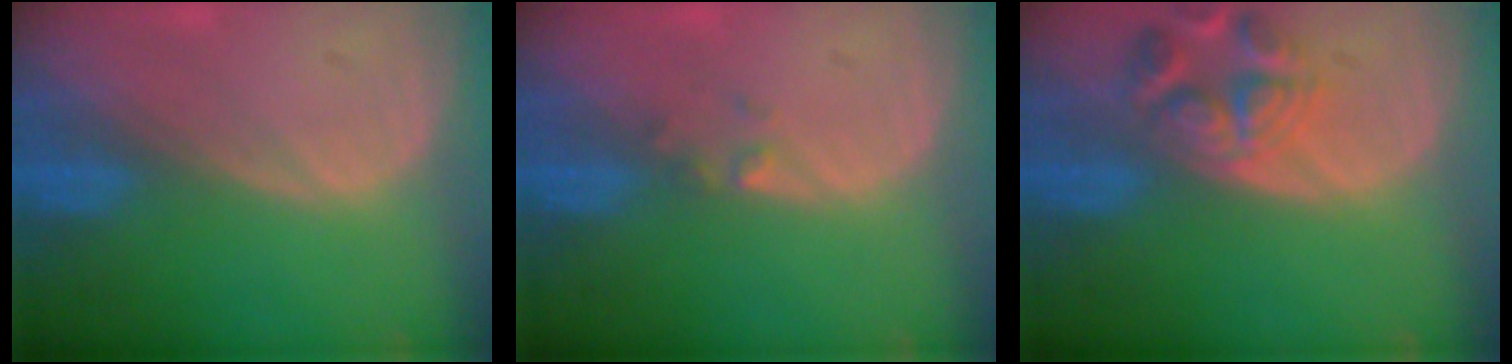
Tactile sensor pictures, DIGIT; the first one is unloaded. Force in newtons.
{"total": 1.3, "press": 1.0, "slide": 0.8}
{"total": 6.9, "press": 6.3, "slide": 2.7}